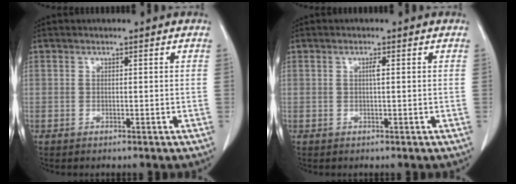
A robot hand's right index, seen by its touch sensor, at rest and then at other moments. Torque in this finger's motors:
{"motor_torque": [0.13, -0.11, 0.00, 0.02]}